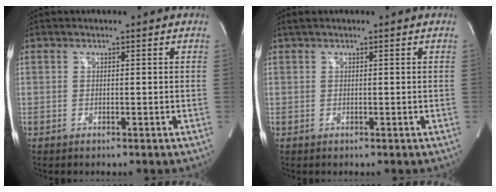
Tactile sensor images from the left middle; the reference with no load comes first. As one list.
[{"total": 1.1, "force": [0.8, 0.2, 0.6], "torque": [-0.018, 0.018, 0.018]}]